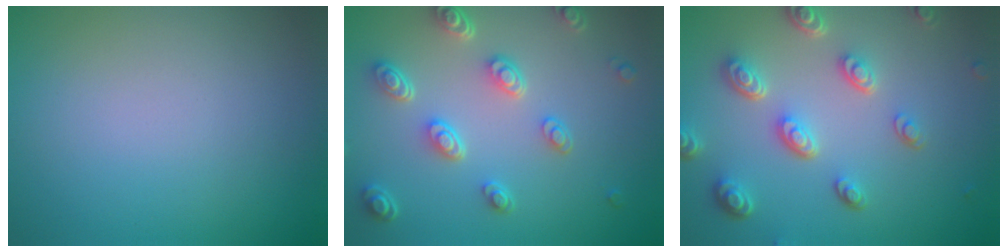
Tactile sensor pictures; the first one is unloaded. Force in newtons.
{"total": 4.7, "press": 3.5, "slide": 3.1}
{"total": 5.0, "press": 3.7, "slide": 3.3}